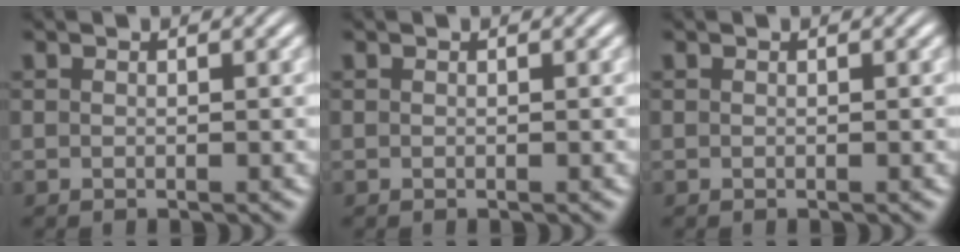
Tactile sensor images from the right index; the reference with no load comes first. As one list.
[{"total": 0.0}, {"total": 0.0}]